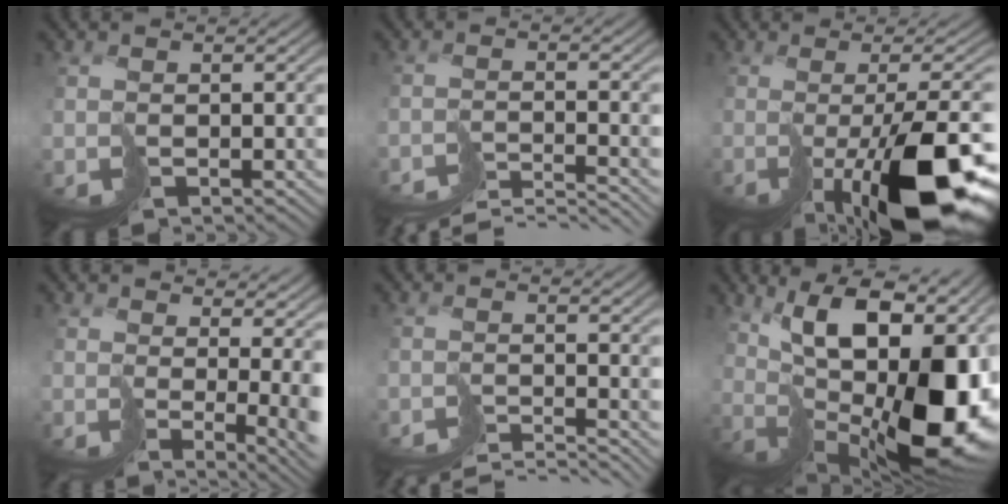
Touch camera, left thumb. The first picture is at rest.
{"total": 6.5, "force": [-6.3, -0.3, 1.7], "torque": [-0.014, 0.004, -0.096]}
{"total": 13.0, "force": [-4.1, 2.9, 12.0], "torque": [-0.165, -0.022, -0.050]}
{"total": 8.2, "force": [0.5, 2.5, 7.8], "torque": [-0.102, -0.018, 0.034]}
{"total": 5.9, "force": [-5.7, -0.6, 1.4], "torque": [-0.009, -0.001, -0.089]}
{"total": 17.7, "force": [3.3, 8.4, 15.2], "torque": [-0.194, 0.001, 0.063]}